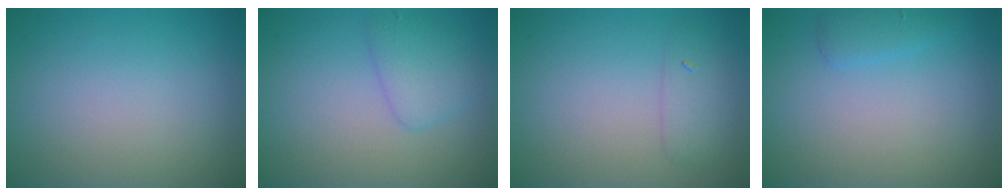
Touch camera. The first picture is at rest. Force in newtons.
{"total": 2.3, "press": 2.3, "slide": 0.2}
{"total": 1.8, "press": 1.8, "slide": 0.1}
{"total": 1.3, "press": 1.3, "slide": 0.1}